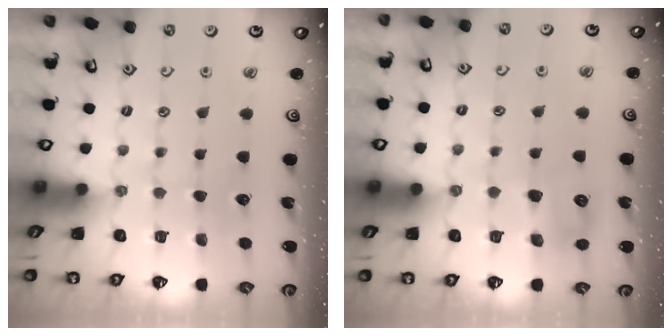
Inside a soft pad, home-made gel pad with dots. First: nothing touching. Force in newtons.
{"total": 6.5, "press": 6.5, "slide": 0.6}